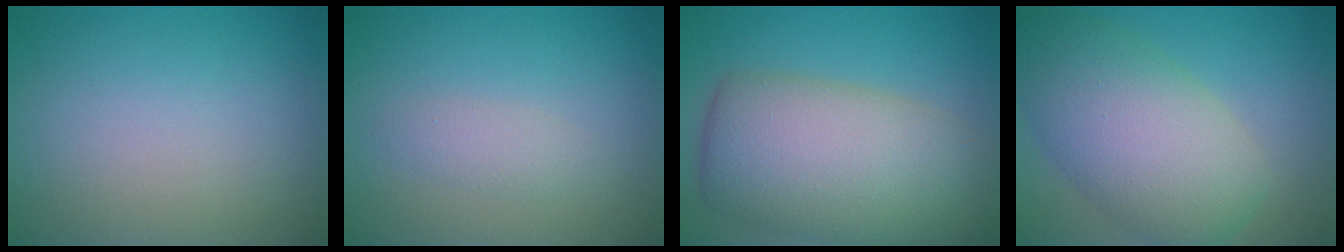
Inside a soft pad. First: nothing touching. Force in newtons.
{"total": 1.4, "press": 1.4, "slide": 0.1}
{"total": 11.0, "press": 11.0, "slide": 0.6}
{"total": 9.2, "press": 9.2, "slide": 0.4}